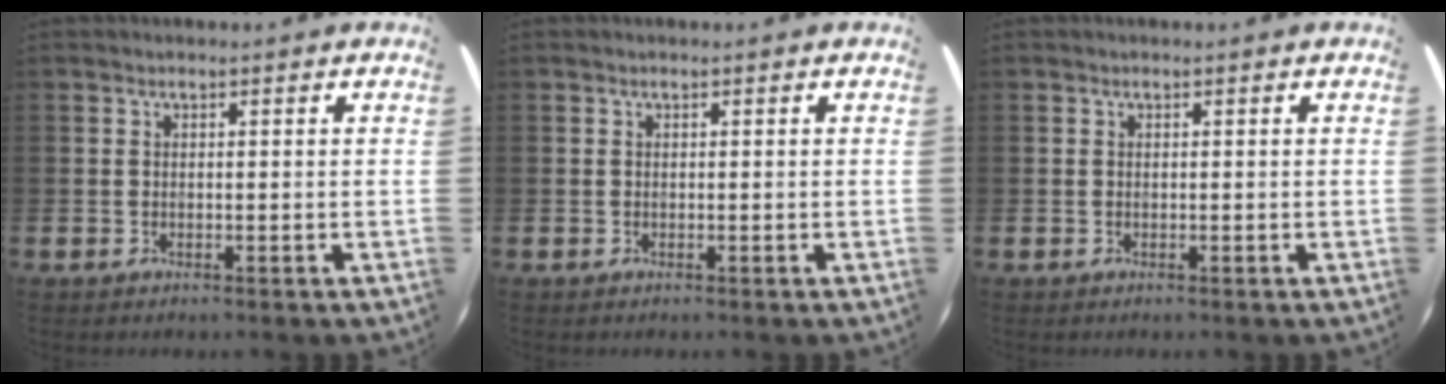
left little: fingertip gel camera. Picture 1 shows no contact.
{"total": 0.0}
{"total": 0.0}